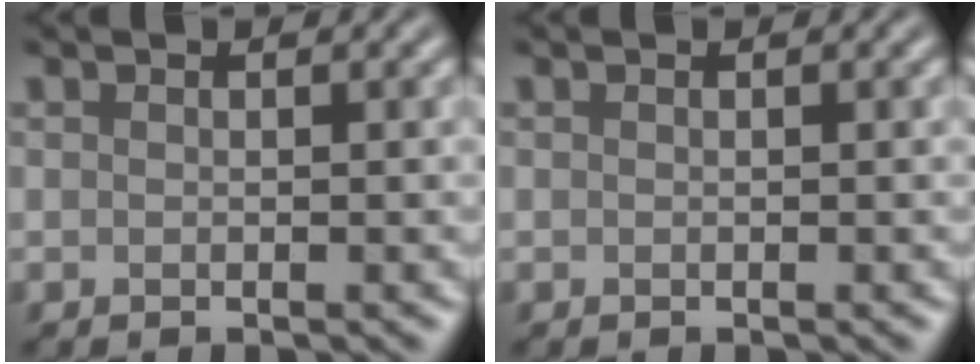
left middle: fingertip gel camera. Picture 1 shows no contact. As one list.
[{"total": 0.0}]